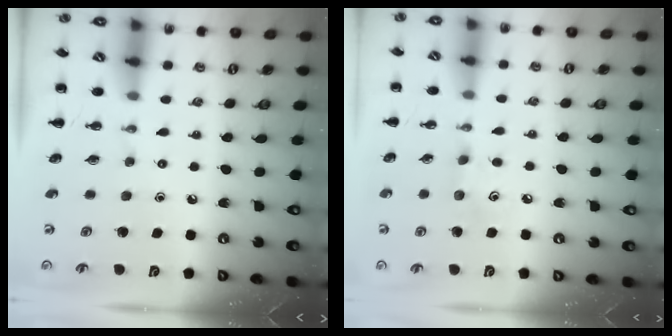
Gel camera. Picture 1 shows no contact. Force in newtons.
{"total": 4.3, "press": 4.1, "slide": 1.1}